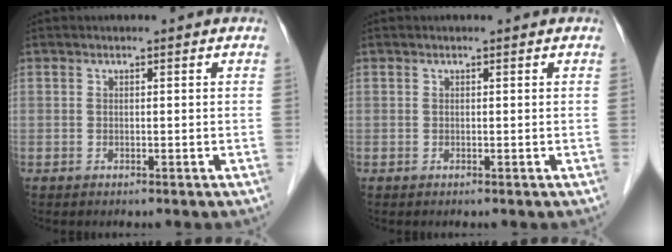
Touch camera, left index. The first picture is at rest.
{"total": 0.0}